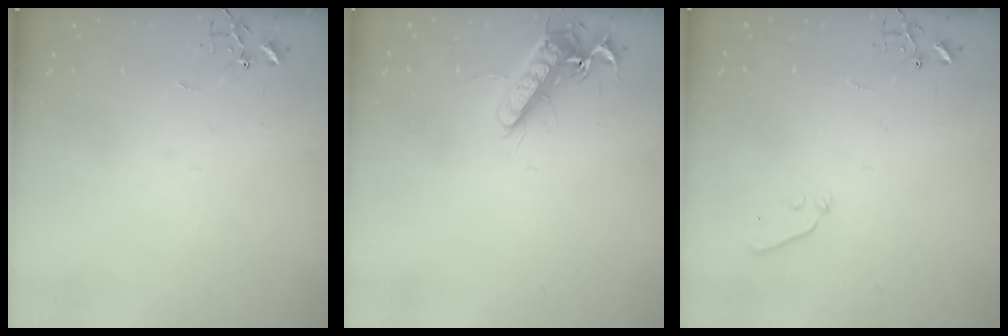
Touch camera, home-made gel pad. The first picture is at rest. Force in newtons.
{"total": 13.3, "press": 13.2, "slide": 1.1}
{"total": 4.0, "press": 4.0, "slide": 0.5}